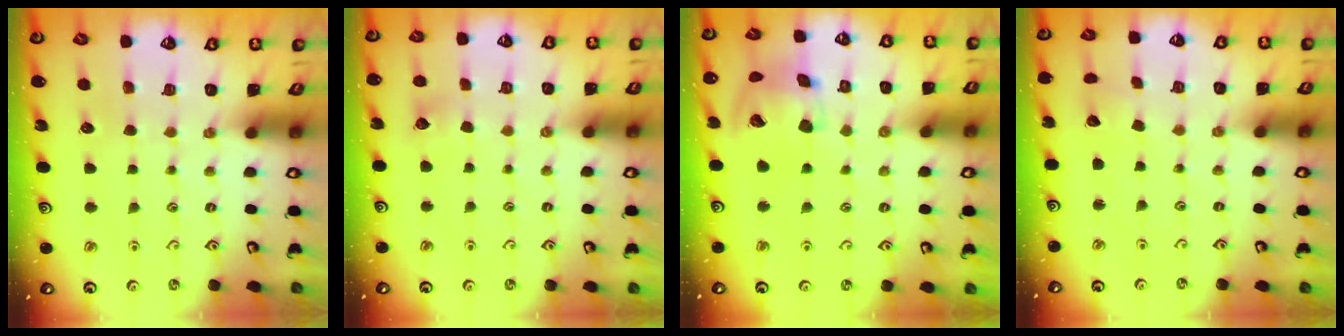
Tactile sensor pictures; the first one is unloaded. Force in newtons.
{"total": 6.5, "press": 6.5, "slide": 0.9}
{"total": 17.4, "press": 17.2, "slide": 2.6}
{"total": 1.8, "press": 1.8, "slide": 0.1}